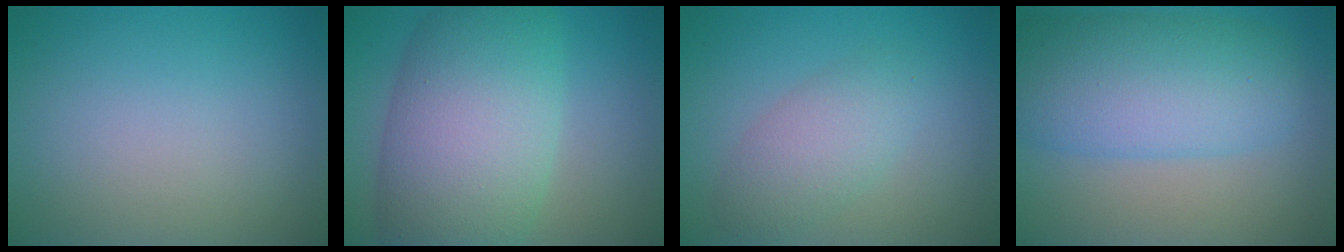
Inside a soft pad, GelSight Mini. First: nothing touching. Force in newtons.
{"total": 11.4, "press": 11.4, "slide": 0.5}
{"total": 3.3, "press": 3.3, "slide": 0.2}
{"total": 8.2, "press": 8.2, "slide": 0.2}